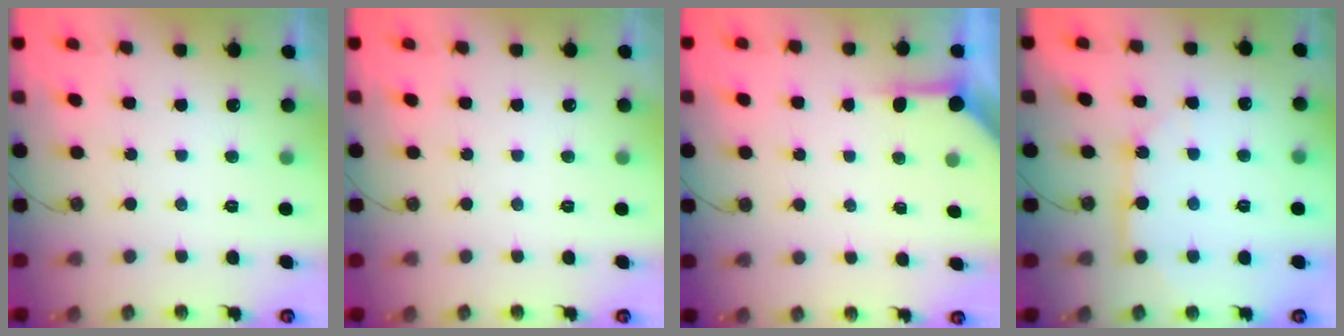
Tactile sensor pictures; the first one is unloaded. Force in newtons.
{"total": 0.0}
{"total": 3.8, "press": 3.8, "slide": 0.4}
{"total": 8.5, "press": 8.5, "slide": 0.8}